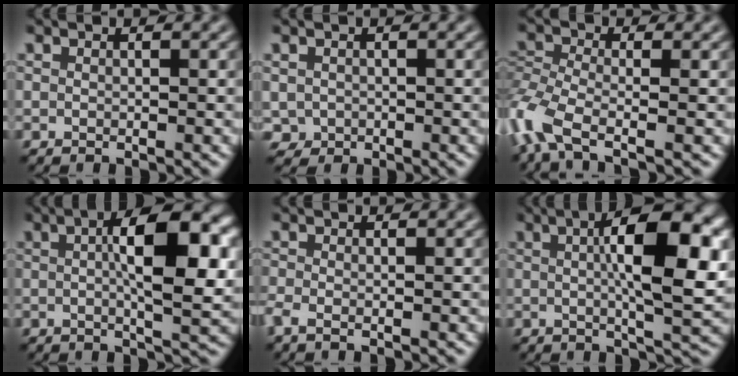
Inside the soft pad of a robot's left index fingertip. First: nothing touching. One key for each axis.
{"total": 1.4, "fx": -0.1, "fy": 1.4, "fz": 0.2, "tx": 0.003, "ty": -0.003, "tz": -0.002}
{"total": 6.1, "fx": -3.5, "fy": 2.3, "fz": 4.5, "tx": -0.113, "ty": -0.011, "tz": -0.086}
{"total": 8.8, "fx": 1.2, "fy": 2.4, "fz": 8.4, "tx": -0.116, "ty": 0.008, "tz": 0.012}
{"total": 1.4, "fx": -0.9, "fy": 0.4, "fz": 1.1, "tx": -0.028, "ty": -0.013, "tz": -0.026}
{"total": 9.8, "fx": 1.5, "fy": 2.5, "fz": 9.3, "tx": -0.125, "ty": 0.009, "tz": 0.020}